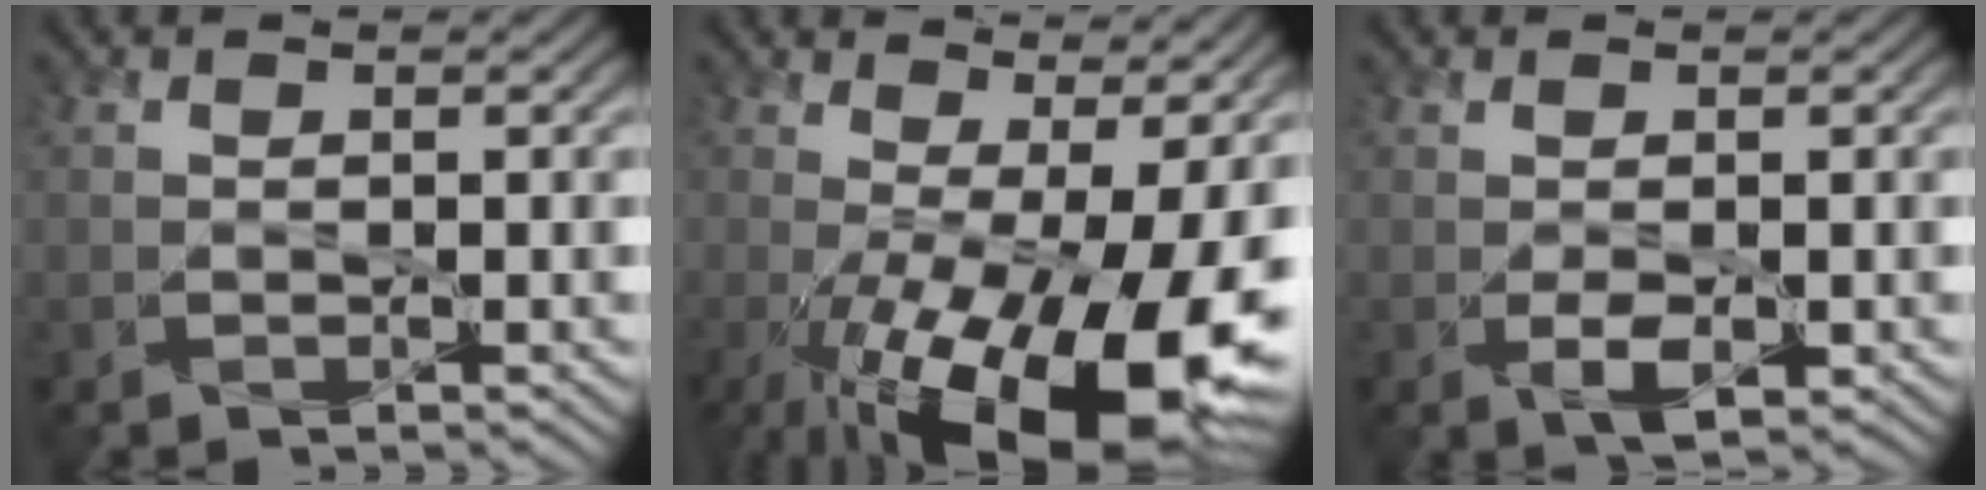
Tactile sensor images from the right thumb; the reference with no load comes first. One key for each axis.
{"total": 17.5, "fx": -3.7, "fy": 6.6, "fz": 15.8, "tx": -0.231, "ty": -0.029, "tz": -0.043}
{"total": 2.1, "fx": -0.3, "fy": 0.9, "fz": 1.9, "tx": -0.036, "ty": -0.003, "tz": -0.002}